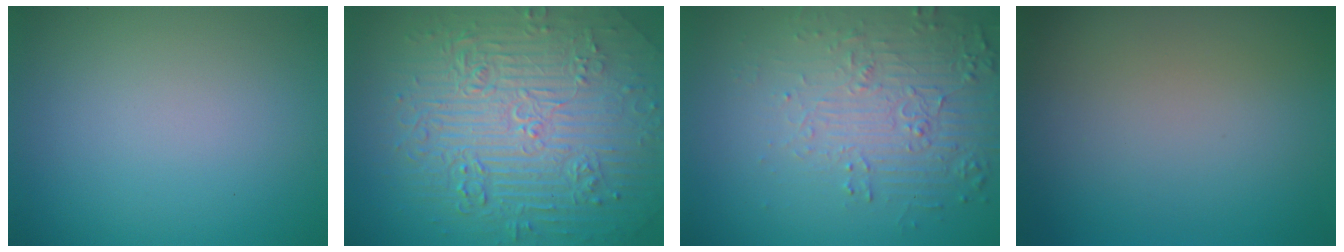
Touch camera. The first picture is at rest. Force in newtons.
{"total": 11.2, "press": 7.3, "slide": 8.4}
{"total": 6.0, "press": 3.8, "slide": 4.6}
{"total": 0.0}